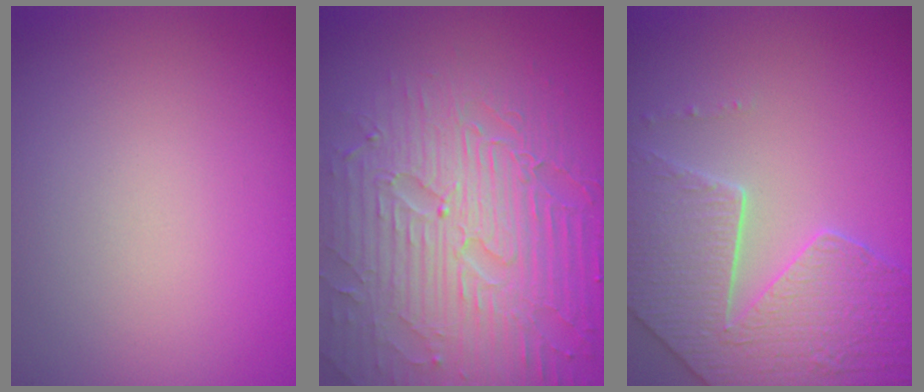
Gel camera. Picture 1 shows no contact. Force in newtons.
{"total": 8.9, "press": 6.3, "slide": 6.3}
{"total": 6.0, "press": 5.3, "slide": 2.9}